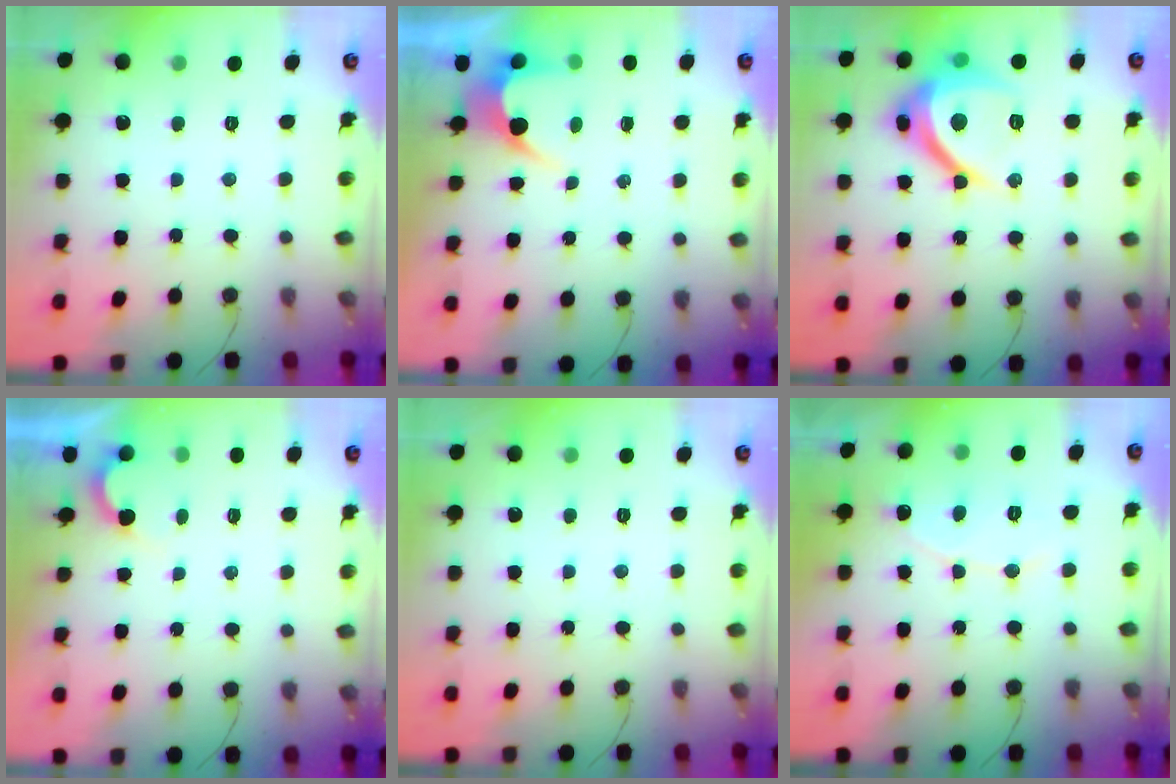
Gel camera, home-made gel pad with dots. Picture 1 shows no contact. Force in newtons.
{"total": 3.7, "press": 3.7, "slide": 0.2}
{"total": 12.9, "press": 12.9, "slide": 1.5}
{"total": 2.3, "press": 2.3, "slide": 0.1}
{"total": 0.0}
{"total": 6.6, "press": 6.6, "slide": 0.5}